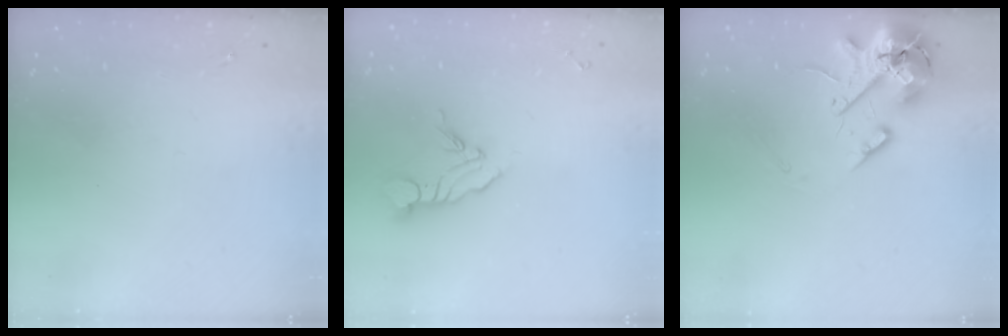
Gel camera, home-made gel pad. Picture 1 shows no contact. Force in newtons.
{"total": 8.5, "press": 8.4, "slide": 0.9}
{"total": 14.6, "press": 14.4, "slide": 2.4}